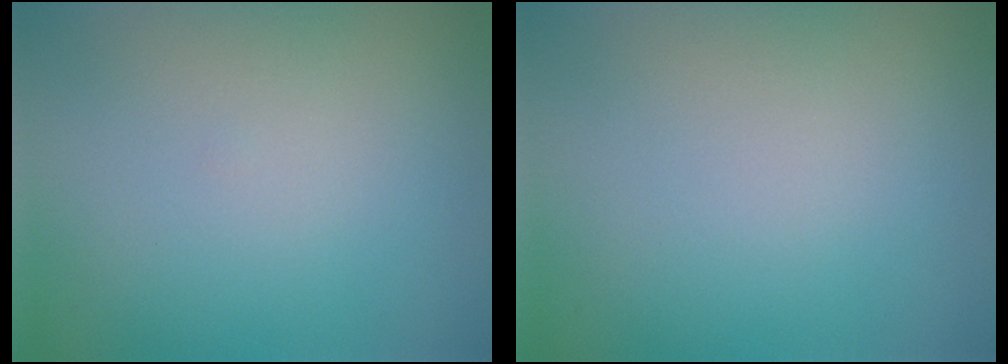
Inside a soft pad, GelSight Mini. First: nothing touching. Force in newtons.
{"total": 0.0}